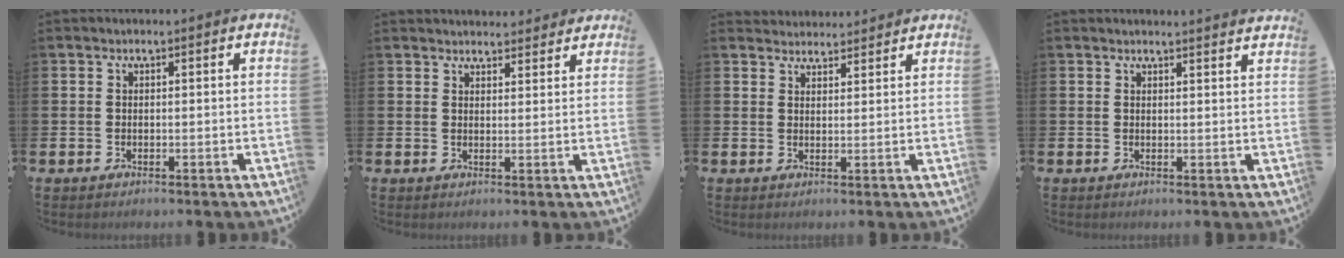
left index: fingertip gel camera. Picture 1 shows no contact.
{"total": 3.1, "force": [3.0, 0.8, -0.2], "torque": [0.007, -0.018, 0.053]}
{"total": 2.9, "force": [2.8, 0.8, -0.1], "torque": [-0.002, -0.013, 0.052]}
{"total": 1.7, "force": [1.7, -0.2, -0.2], "torque": [0.011, -0.017, 0.029]}